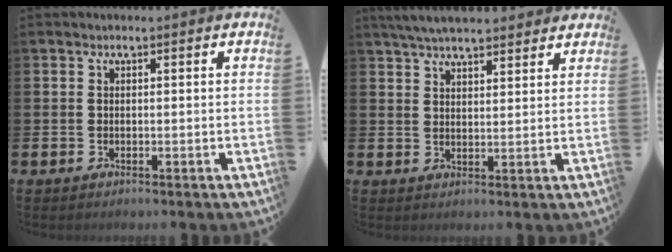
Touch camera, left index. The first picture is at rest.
{"total": 5.2, "force": [4.9, 1.0, 1.5], "torque": [-0.039, -0.013, 0.090]}